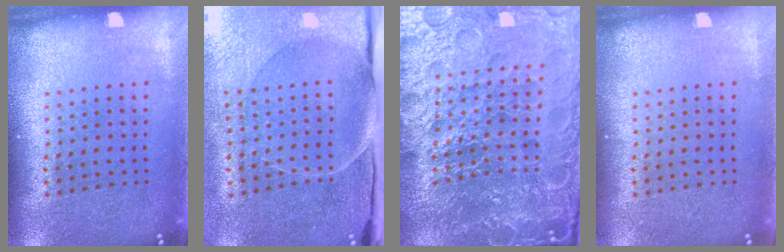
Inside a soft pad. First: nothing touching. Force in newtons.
{"total": 4.8, "press": 3.9, "slide": 2.8}
{"total": 6.8, "press": 6.0, "slide": 3.2}
{"total": 0.0}